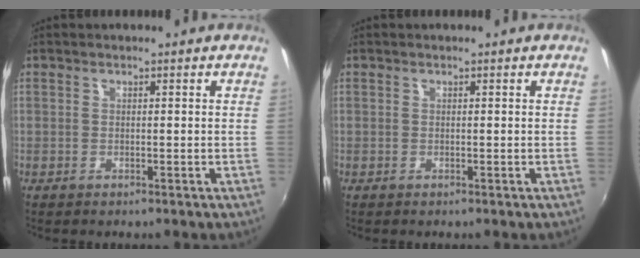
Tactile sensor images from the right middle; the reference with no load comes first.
{"total": 0.0}